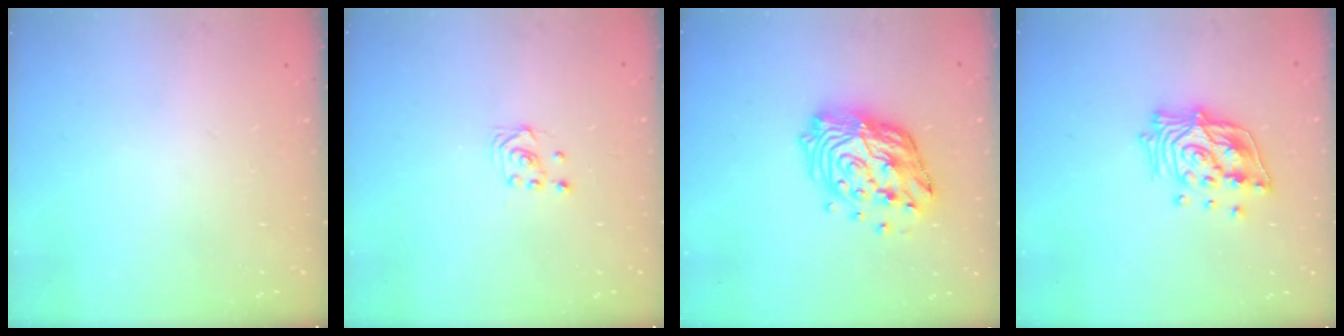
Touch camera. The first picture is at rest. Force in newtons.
{"total": 2.9, "press": 2.6, "slide": 1.4}
{"total": 16.7, "press": 16.6, "slide": 1.7}
{"total": 16.0, "press": 15.9, "slide": 2.3}